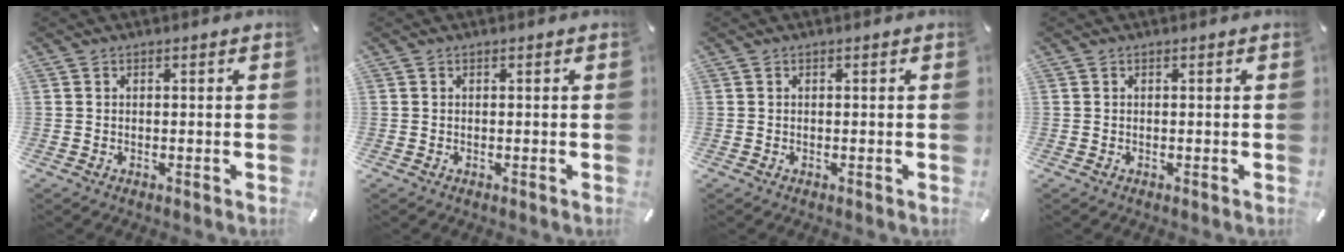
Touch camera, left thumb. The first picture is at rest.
{"total": 0.0}
{"total": 0.0}
{"total": 0.0}